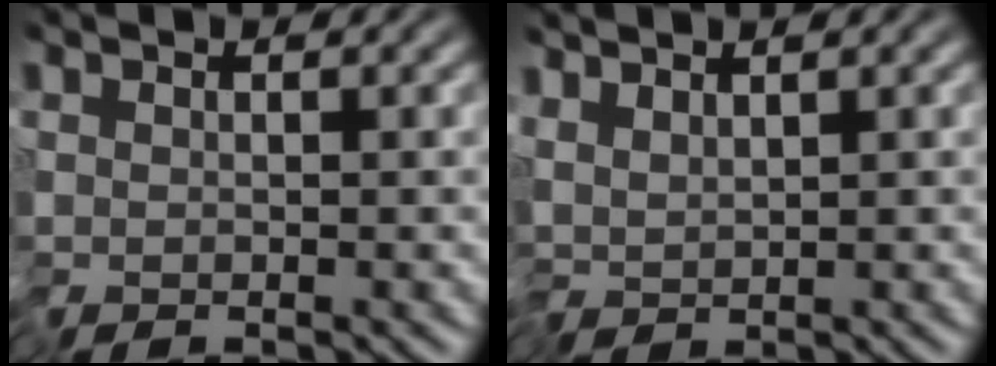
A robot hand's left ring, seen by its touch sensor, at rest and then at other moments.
{"total": 1.8, "force": [0.6, 0.7, 1.6], "torque": [-0.024, 0.004, 0.007]}